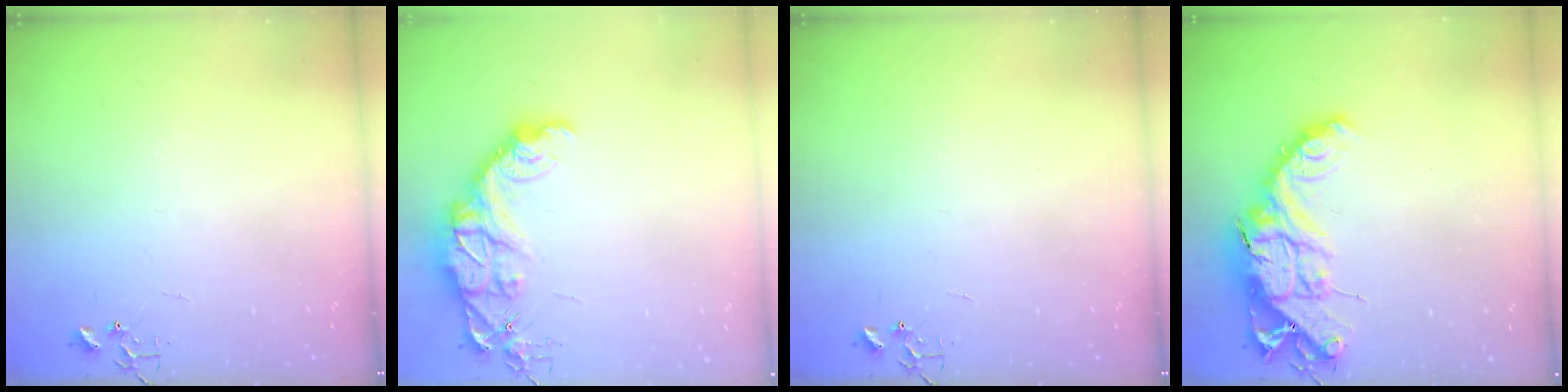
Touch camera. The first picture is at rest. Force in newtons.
{"total": 14.1, "press": 14.1, "slide": 1.0}
{"total": 0.0}
{"total": 18.0, "press": 18.0, "slide": 1.3}